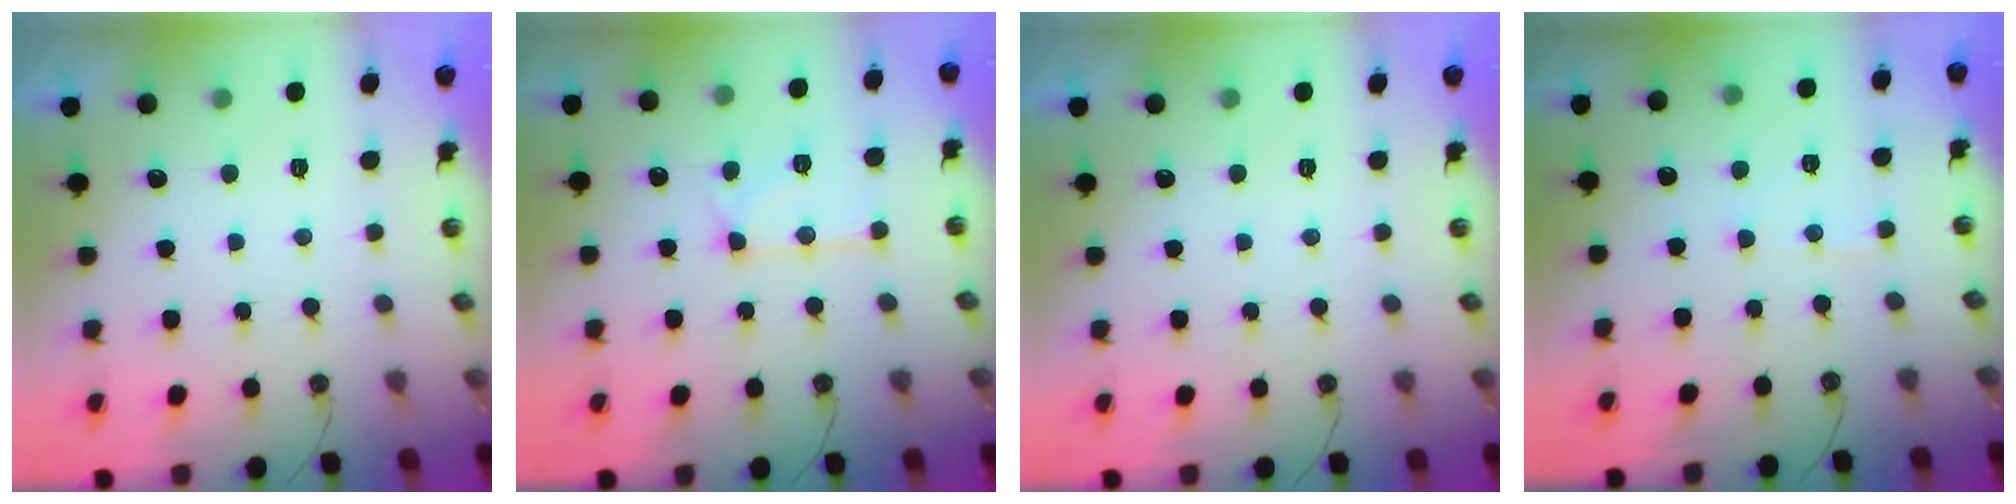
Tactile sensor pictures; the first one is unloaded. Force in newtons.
{"total": 12.3, "press": 12.2, "slide": 1.1}
{"total": 0.0}
{"total": 4.5, "press": 4.4, "slide": 0.7}